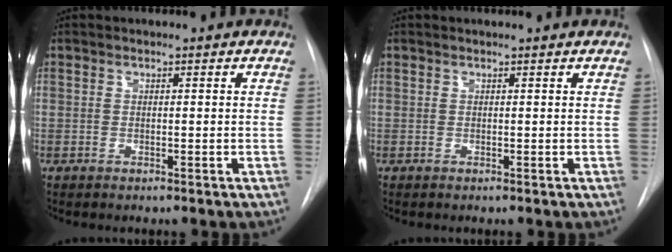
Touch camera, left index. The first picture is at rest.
{"total": 1.4, "force": [1.4, -0.1, 0.2], "torque": [-0.010, 0.012, 0.017]}